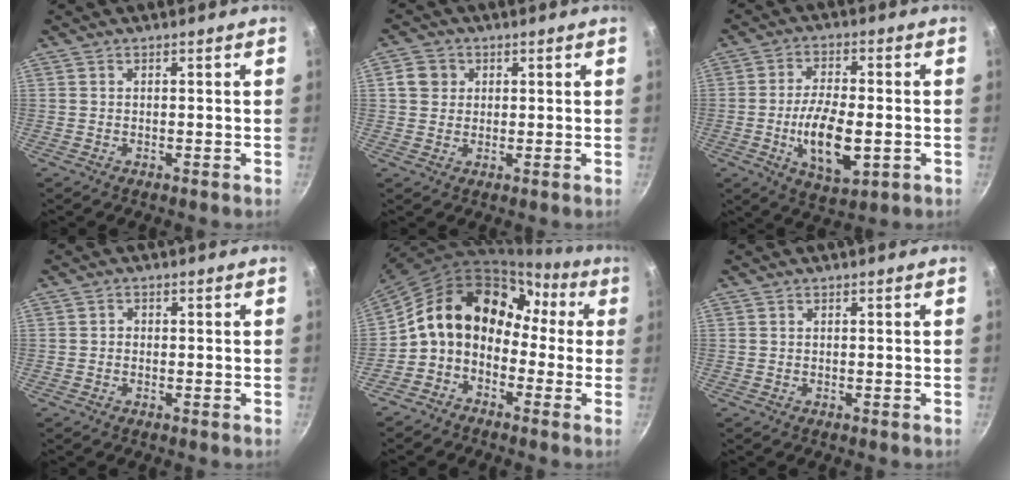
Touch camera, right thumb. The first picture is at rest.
{"total": 4.3, "force": [1.1, 3.9, 1.5], "torque": [-0.004, 0.005, 0.014]}
{"total": 12.1, "force": [-2.5, 5.4, 10.6], "torque": [-0.185, 0.005, -0.037]}
{"total": 0.8, "force": [-0.3, 0.7, 0.3], "torque": [-0.002, 0.003, -0.008]}
{"total": 15.3, "force": [-0.5, 11.8, 9.7], "torque": [-0.139, 0.062, -0.029]}
{"total": 0.0}